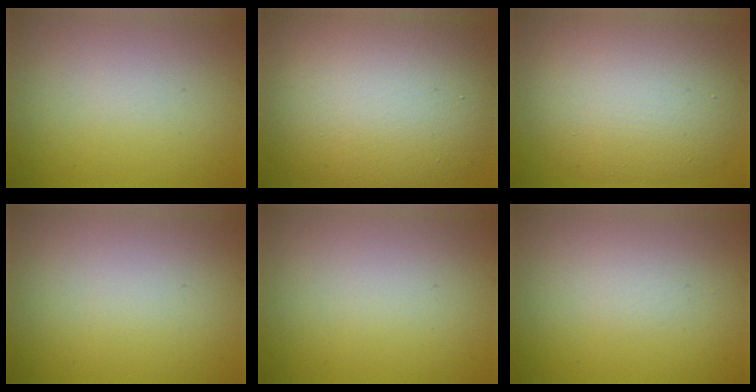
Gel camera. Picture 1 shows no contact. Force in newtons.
{"total": 15.3, "press": 15.3, "slide": 1.0}
{"total": 10.2, "press": 10.2, "slide": 0.7}
{"total": 0.0}
{"total": 0.0}
{"total": 1.0, "press": 0.9, "slide": 0.1}